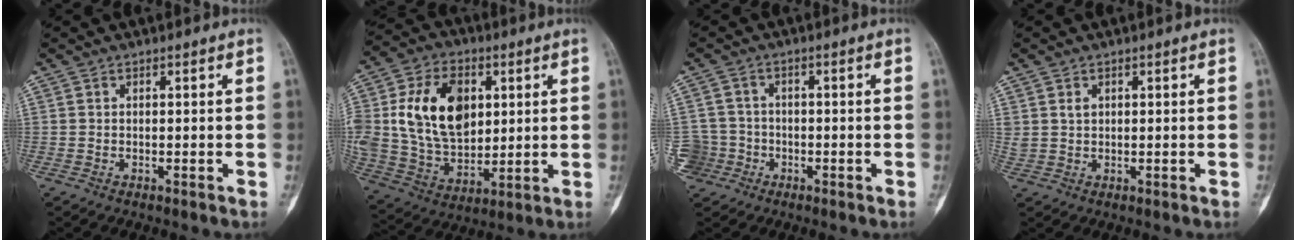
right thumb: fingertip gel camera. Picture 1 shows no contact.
{"total": 19.3, "force": [4.2, 13.0, 13.6], "torque": [-0.226, -0.005, 0.087]}
{"total": 6.1, "force": [-2.3, 5.6, 0.2], "torque": [0.009, 0.021, -0.038]}
{"total": 2.0, "force": [0.9, 1.4, 1.0], "torque": [-0.017, 0.000, 0.023]}